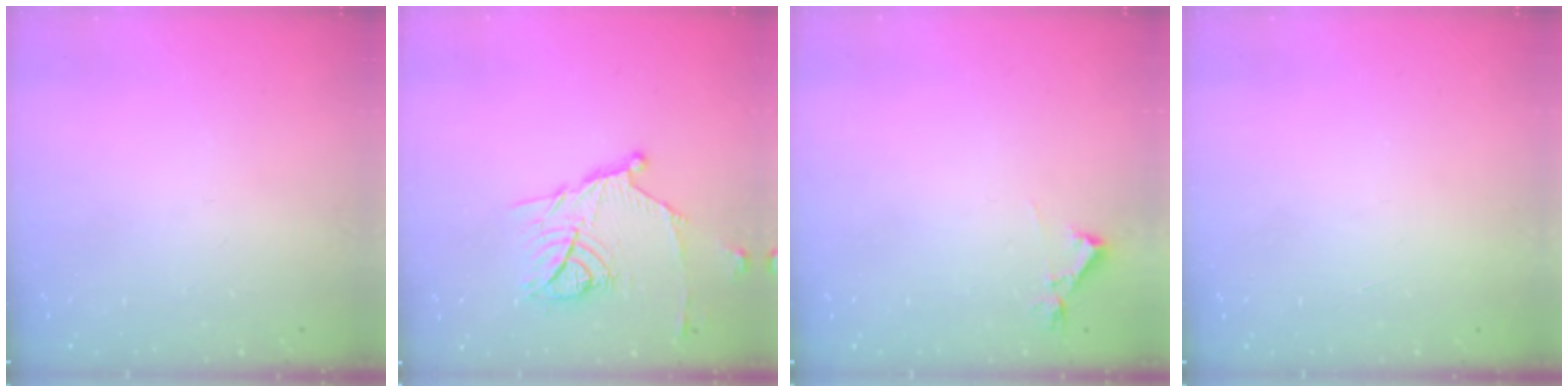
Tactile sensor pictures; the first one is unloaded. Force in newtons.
{"total": 14.1, "press": 14.1, "slide": 0.2}
{"total": 3.4, "press": 3.3, "slide": 0.7}
{"total": 1.5, "press": 1.5, "slide": 0.1}